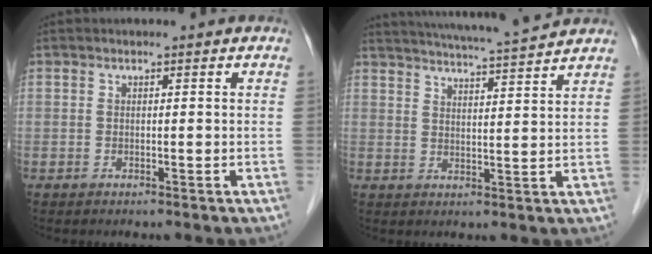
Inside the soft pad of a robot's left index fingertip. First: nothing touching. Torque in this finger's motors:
{"motor_torque": [0.05, -0.32, 0.42, 0.11]}